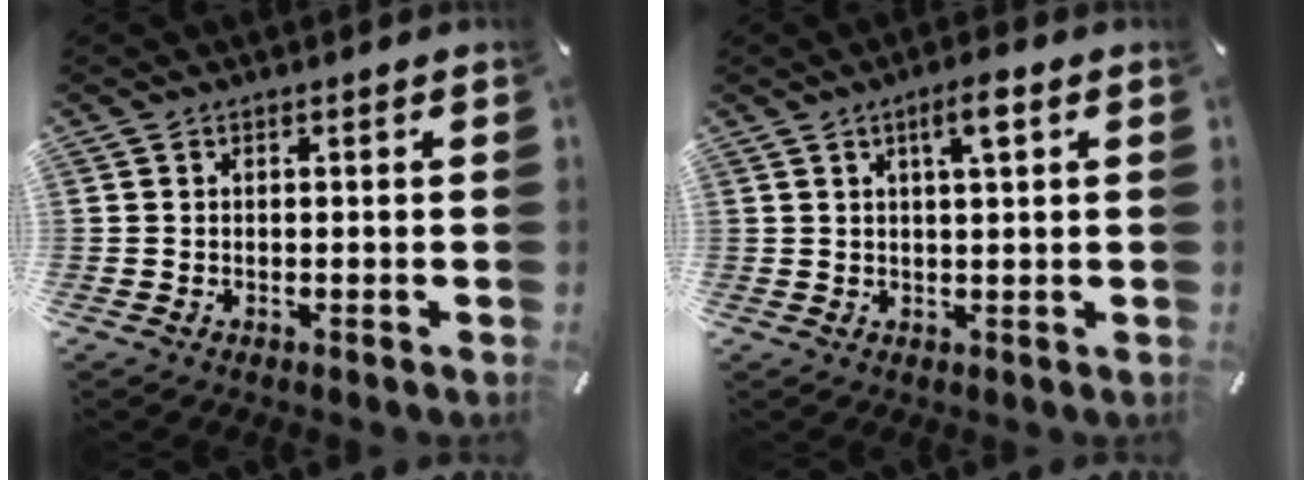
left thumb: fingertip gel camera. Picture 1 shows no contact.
{"total": 4.9, "force": [2.1, 0.9, 4.3], "torque": [-0.080, 0.001, 0.032]}